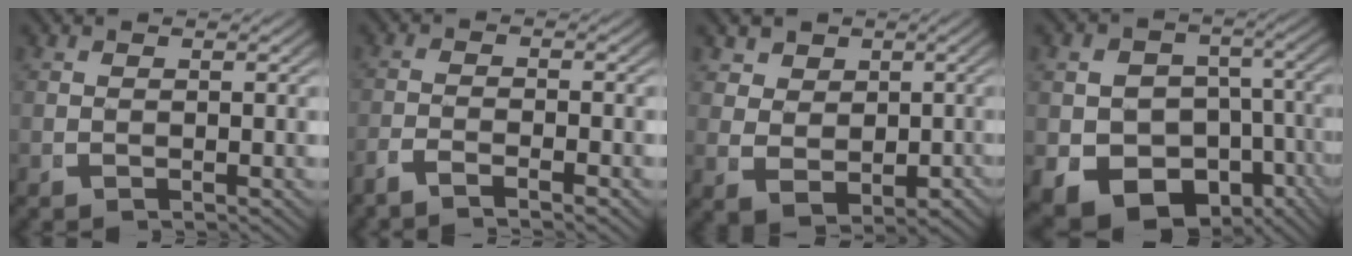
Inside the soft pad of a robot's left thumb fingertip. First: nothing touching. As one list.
[{"total": 2.5, "force": [-2.1, 0.4, 1.2], "torque": [-0.022, -0.002, -0.043]}, {"total": 5.3, "force": [0.4, 4.3, 3.0], "torque": [-0.072, -0.039, 0.030]}, {"total": 16.6, "force": [-7.6, 12.8, 7.4], "torque": [-0.176, -0.106, -0.086]}]